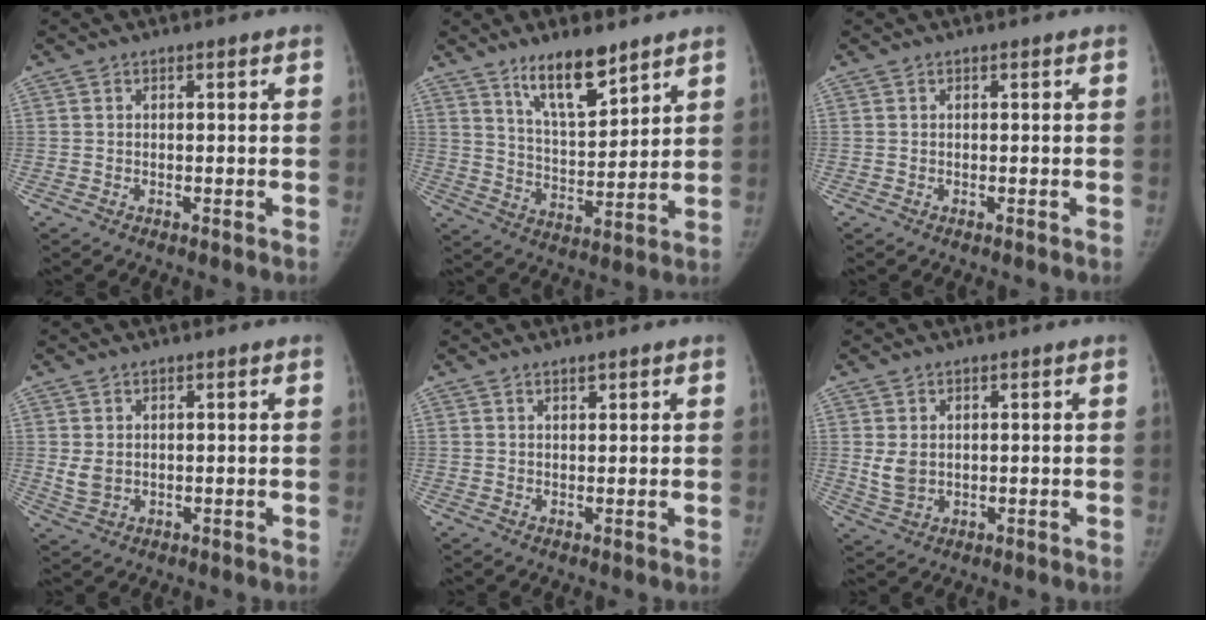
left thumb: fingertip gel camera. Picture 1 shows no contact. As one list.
[{"total": 11.4, "force": [8.1, 3.5, 7.2], "torque": [-0.106, -0.060, 0.150]}, {"total": 0.0}, {"total": 3.1, "force": [0.6, 2.3, 2.0], "torque": [-0.036, -0.008, 0.019]}, {"total": 1.2, "force": [1.0, 0.4, 0.6], "torque": [-0.004, -0.007, 0.017]}, {"total": 3.9, "force": [0.8, 2.9, 2.5], "torque": [-0.044, -0.010, 0.025]}]